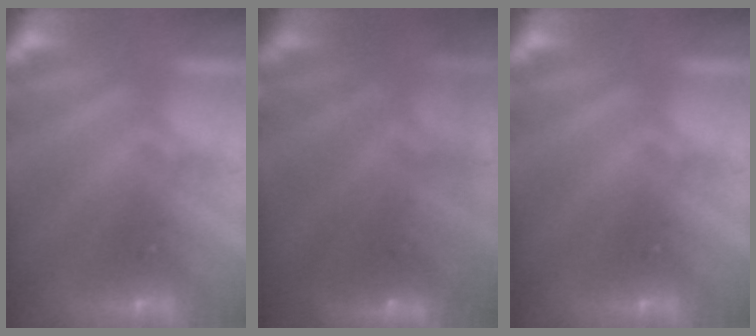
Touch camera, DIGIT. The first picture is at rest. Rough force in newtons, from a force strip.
{"total": 7.0}
{"total": 0.0}